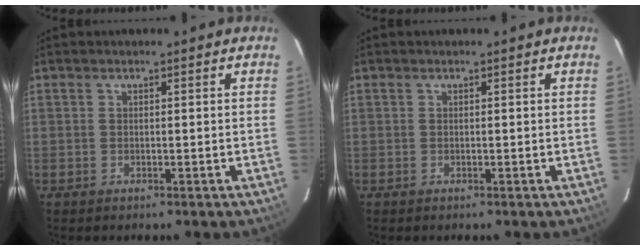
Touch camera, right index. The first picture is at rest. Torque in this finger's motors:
{"motor_torque": [0.00, 0.00, 0.00, 0.00]}